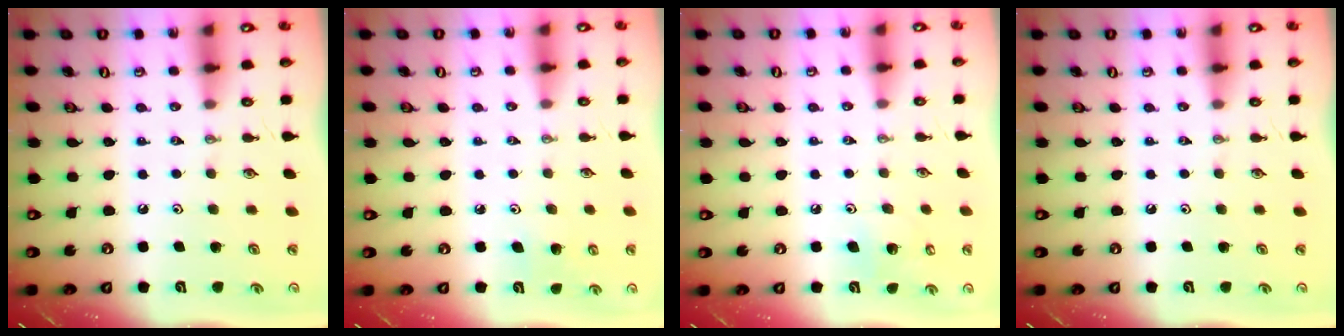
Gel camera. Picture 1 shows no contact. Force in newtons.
{"total": 4.6, "press": 4.4, "slide": 1.2}
{"total": 6.1, "press": 6.1, "slide": 0.8}
{"total": 0.0}